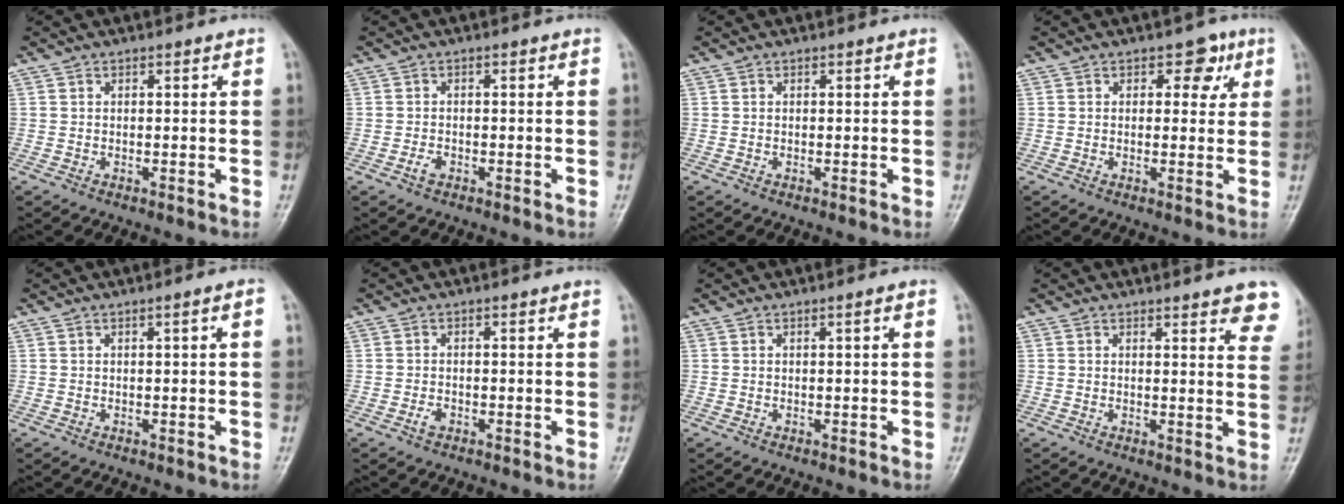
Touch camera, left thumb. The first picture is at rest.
{"total": 1.7, "force": [-0.9, 1.0, 1.0], "torque": [-0.018, 0.006, -0.019]}
{"total": 0.0}
{"total": 4.7, "force": [1.8, 3.1, 2.9], "torque": [-0.004, -0.003, 0.017]}
{"total": 2.0, "force": [0.2, 0.3, 2.0], "torque": [-0.033, 0.007, 0.004]}
{"total": 1.6, "force": [-0.8, 1.0, 0.9], "torque": [-0.016, 0.004, -0.017]}
{"total": 1.4, "force": [0.2, 0.2, 1.4], "torque": [-0.024, 0.004, 0.003]}
{"total": 7.8, "force": [5.7, 2.3, 4.9], "torque": [-0.030, -0.023, 0.057]}